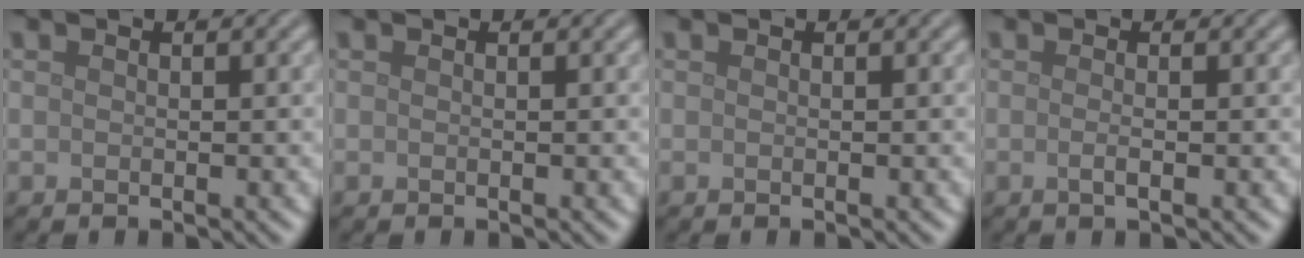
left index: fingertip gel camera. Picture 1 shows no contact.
{"total": 0.0}
{"total": 0.0}
{"total": 1.1, "force": [-0.2, 0.4, 1.0], "torque": [-0.015, -0.003, -0.006]}